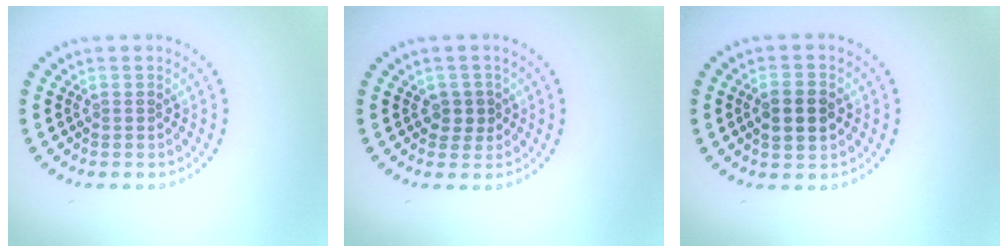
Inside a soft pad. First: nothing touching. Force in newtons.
{"total": 1.7, "press": 1.5, "slide": 0.8}
{"total": 2.9, "press": 2.9, "slide": 0.2}